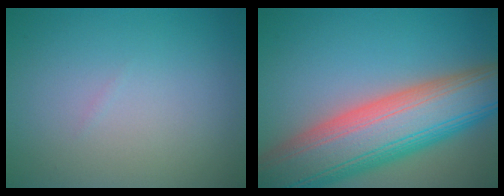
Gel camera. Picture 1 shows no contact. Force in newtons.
{"total": 13.3, "press": 13.2, "slide": 1.1}